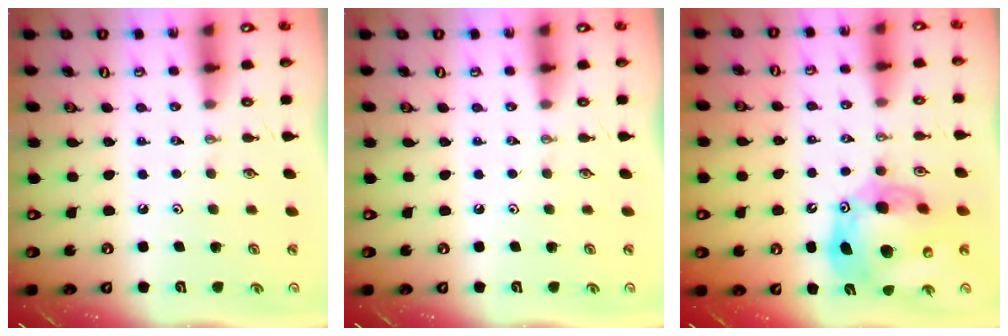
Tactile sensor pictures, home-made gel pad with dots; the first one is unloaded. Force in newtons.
{"total": 0.0}
{"total": 18.0, "press": 17.8, "slide": 2.2}